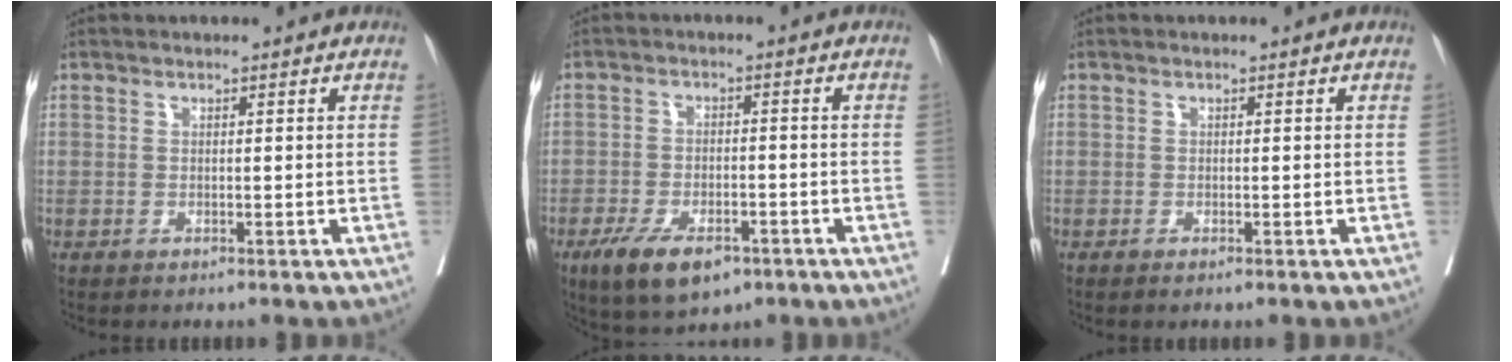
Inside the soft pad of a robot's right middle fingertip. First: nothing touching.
{"total": 8.9, "force": [-5.4, 4.0, 5.8], "torque": [-0.100, -0.008, -0.087]}
{"total": 0.5, "force": [-0.3, 0.1, 0.4], "torque": [-0.006, -0.002, -0.006]}